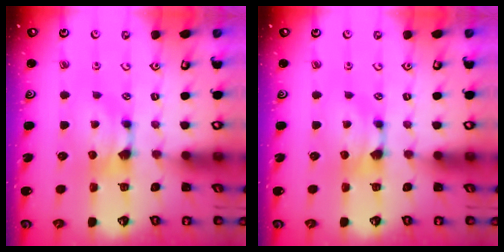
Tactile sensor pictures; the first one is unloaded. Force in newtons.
{"total": 0.0}